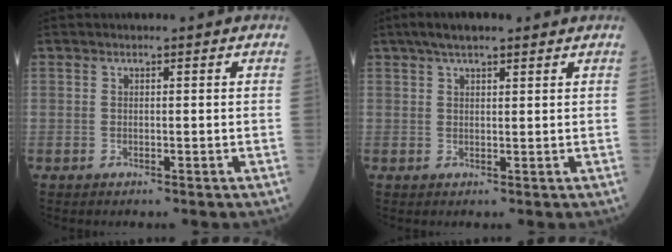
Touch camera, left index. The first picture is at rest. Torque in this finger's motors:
{"motor_torque": [0.14, -0.04, 0.11, 0.03]}